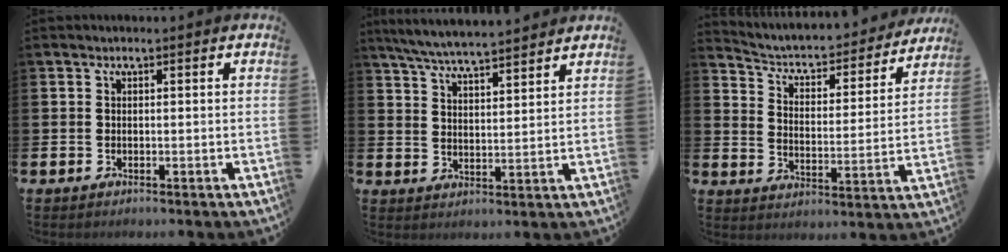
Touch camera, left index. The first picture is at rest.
{"total": 6.1, "force": [6.0, 0.0, 1.2], "torque": [-0.044, -0.036, 0.106]}
{"total": 4.4, "force": [4.0, 1.4, 1.2], "torque": [-0.054, -0.035, 0.059]}